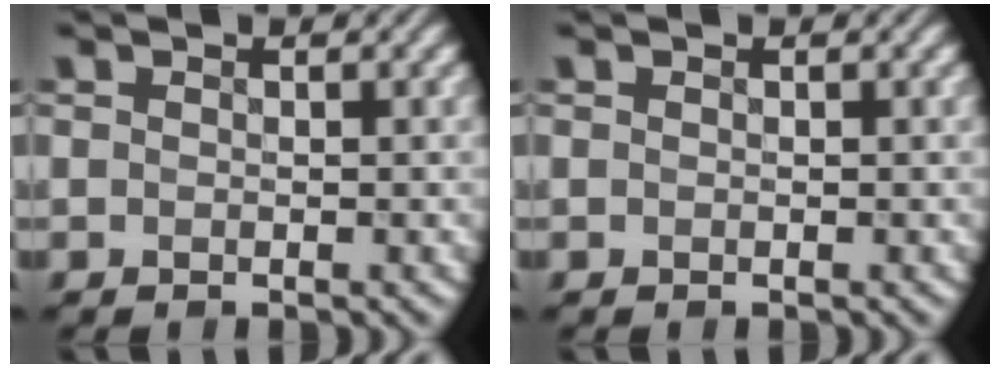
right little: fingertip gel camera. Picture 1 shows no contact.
{"total": 0.0}